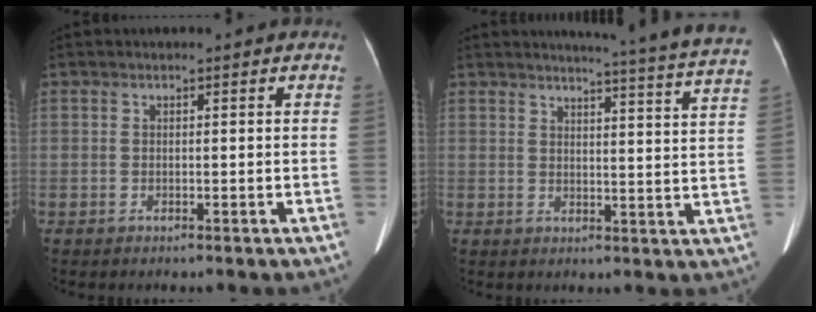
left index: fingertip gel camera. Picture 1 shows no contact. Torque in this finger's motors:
{"motor_torque": [-0.15, -0.47, 0.17, 0.04]}